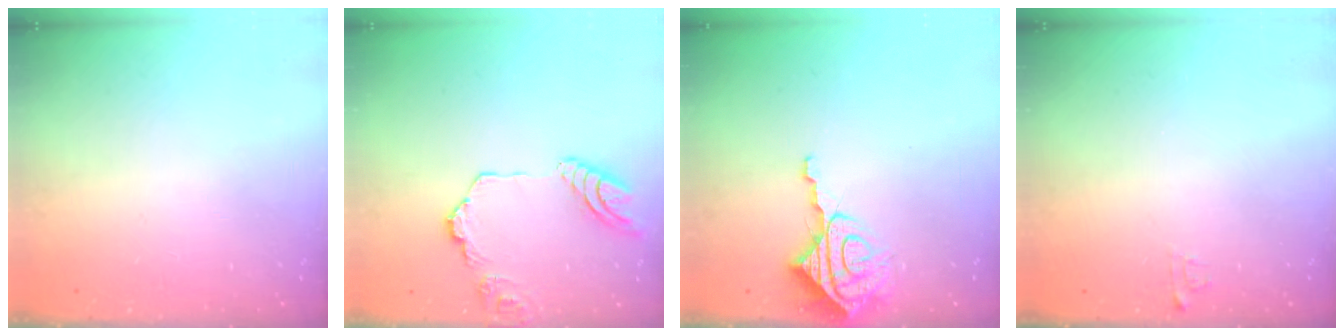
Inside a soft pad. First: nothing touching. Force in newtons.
{"total": 13.8, "press": 13.7, "slide": 1.9}
{"total": 9.5, "press": 9.5, "slide": 0.8}
{"total": 4.2, "press": 4.2, "slide": 0.4}